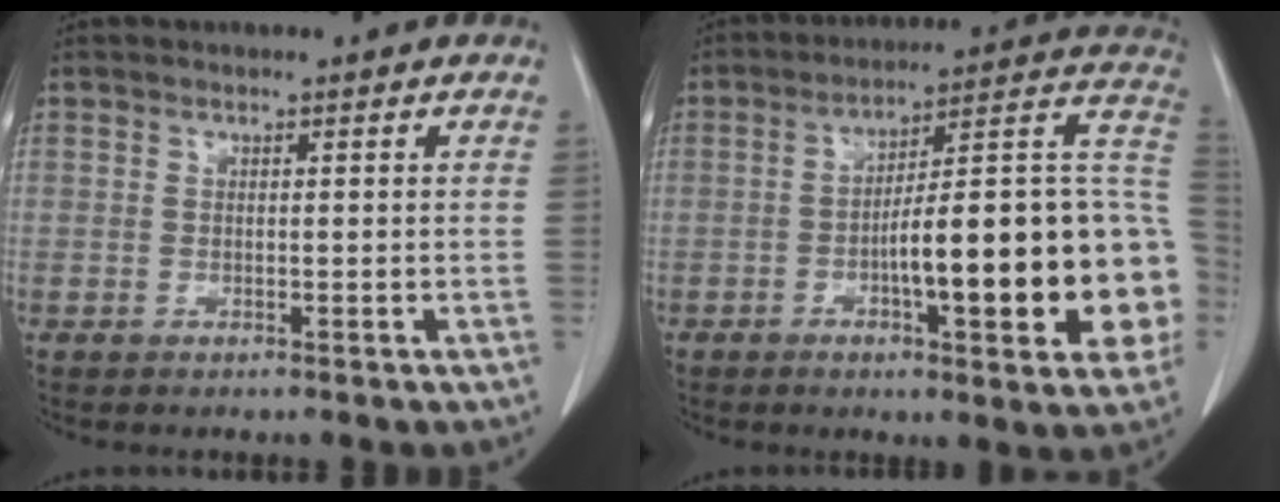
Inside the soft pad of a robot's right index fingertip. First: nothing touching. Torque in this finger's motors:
{"motor_torque": [2.14, 0.00, 0.58, 0.17]}